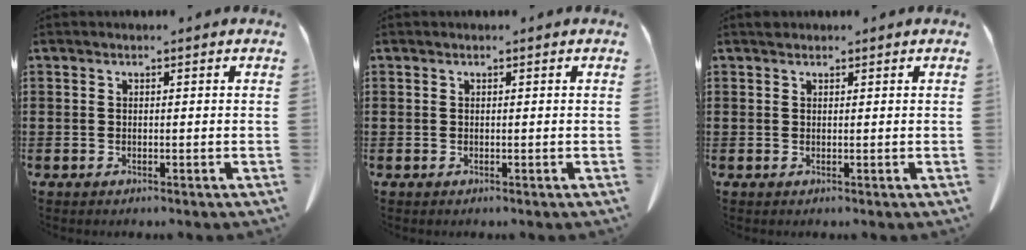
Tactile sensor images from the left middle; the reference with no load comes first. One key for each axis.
{"total": 0.0}
{"total": 0.6, "fx": 0.5, "fy": 0.3, "fz": 0.1, "tx": -0.004, "ty": 0.002, "tz": 0.011}